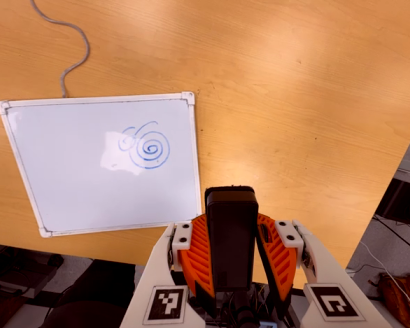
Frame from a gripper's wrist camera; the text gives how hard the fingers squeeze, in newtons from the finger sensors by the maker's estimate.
{"total": 7.7, "left": 6.4, "right": 9.1}